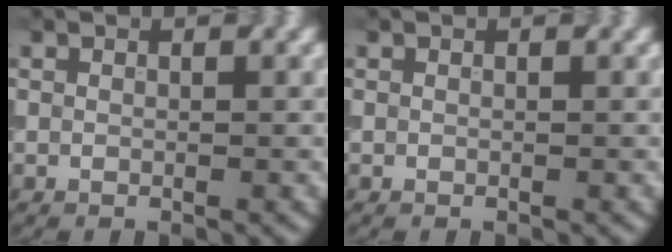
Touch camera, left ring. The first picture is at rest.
{"total": 0.0}